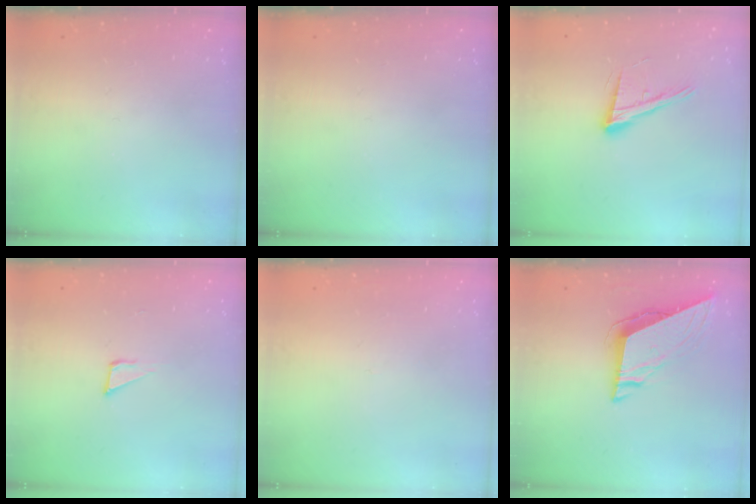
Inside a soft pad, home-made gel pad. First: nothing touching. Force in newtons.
{"total": 0.0}
{"total": 14.6, "press": 14.0, "slide": 3.9}
{"total": 4.3, "press": 4.3, "slide": 0.3}
{"total": 2.6, "press": 2.6, "slide": 0.2}
{"total": 8.3, "press": 8.2, "slide": 1.5}